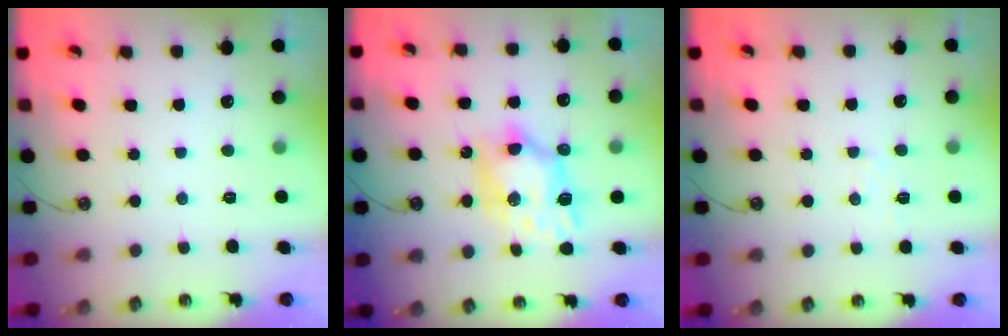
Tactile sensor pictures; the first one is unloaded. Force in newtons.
{"total": 10.5, "press": 10.5, "slide": 0.5}
{"total": 3.9, "press": 3.9, "slide": 0.5}